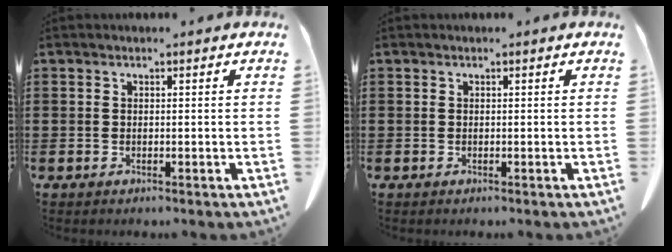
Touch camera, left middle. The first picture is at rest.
{"total": 0.0}